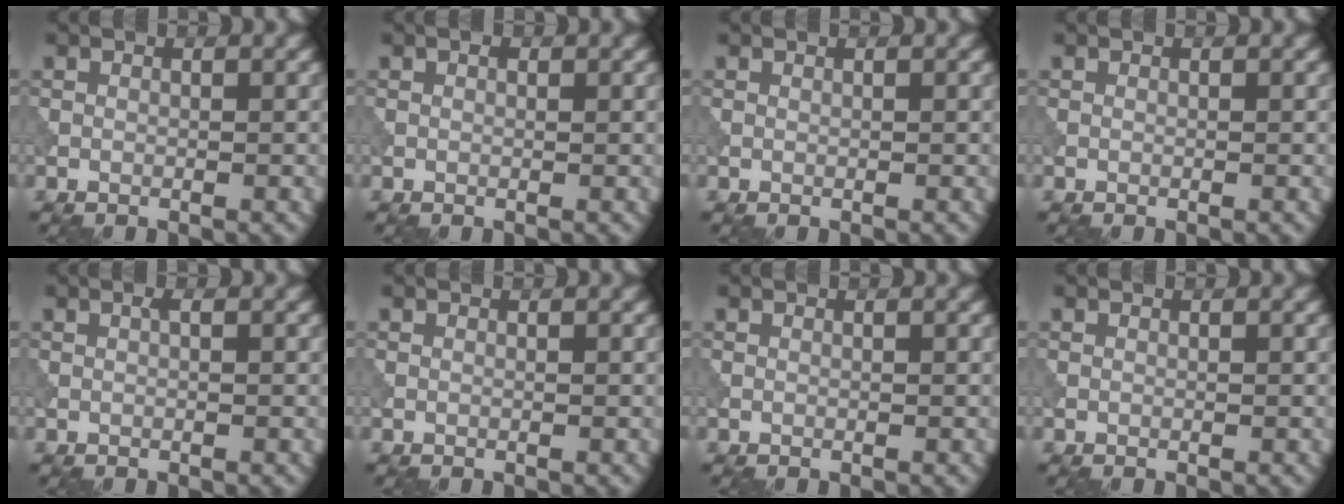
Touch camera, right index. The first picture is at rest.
{"total": 0.5, "force": [0.3, 0.3, 0.4], "torque": [-0.006, 0.002, 0.002]}
{"total": 0.0}
{"total": 0.0}
{"total": 0.5, "force": [0.1, 0.1, 0.5], "torque": [-0.013, 0.004, 0.003]}
{"total": 0.0}
{"total": 0.0}
{"total": 0.0}